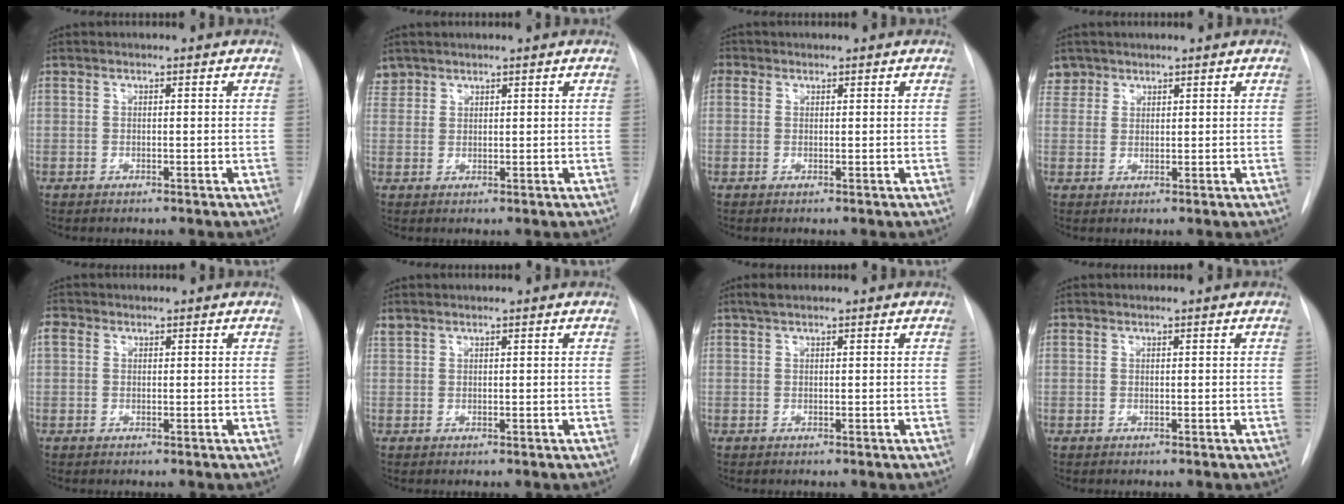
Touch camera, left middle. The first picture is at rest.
{"total": 2.2, "force": [1.9, 1.2, -0.3], "torque": [0.010, 0.009, 0.035]}
{"total": 1.8, "force": [0.7, 1.6, 0.3], "torque": [0.002, 0.008, 0.010]}
{"total": 2.8, "force": [2.1, 1.8, -0.4], "torque": [0.015, 0.005, 0.037]}
{"total": 1.7, "force": [0.6, 1.4, 0.7], "torque": [-0.018, 0.015, 0.010]}
{"total": 0.7, "force": [0.7, 0.2, -0.1], "torque": [-0.003, 0.010, 0.017]}
{"total": 1.4, "force": [1.0, 0.4, 0.8], "torque": [-0.019, 0.014, 0.020]}
{"total": 0.0}